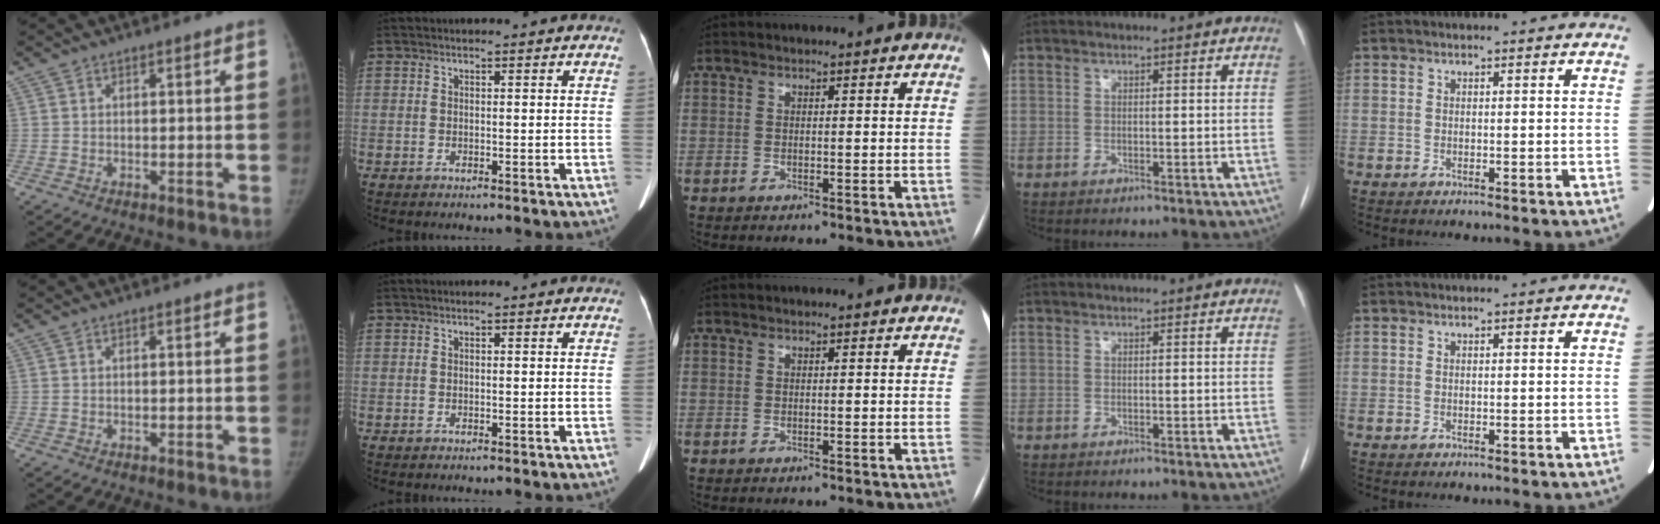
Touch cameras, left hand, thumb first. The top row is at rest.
{}